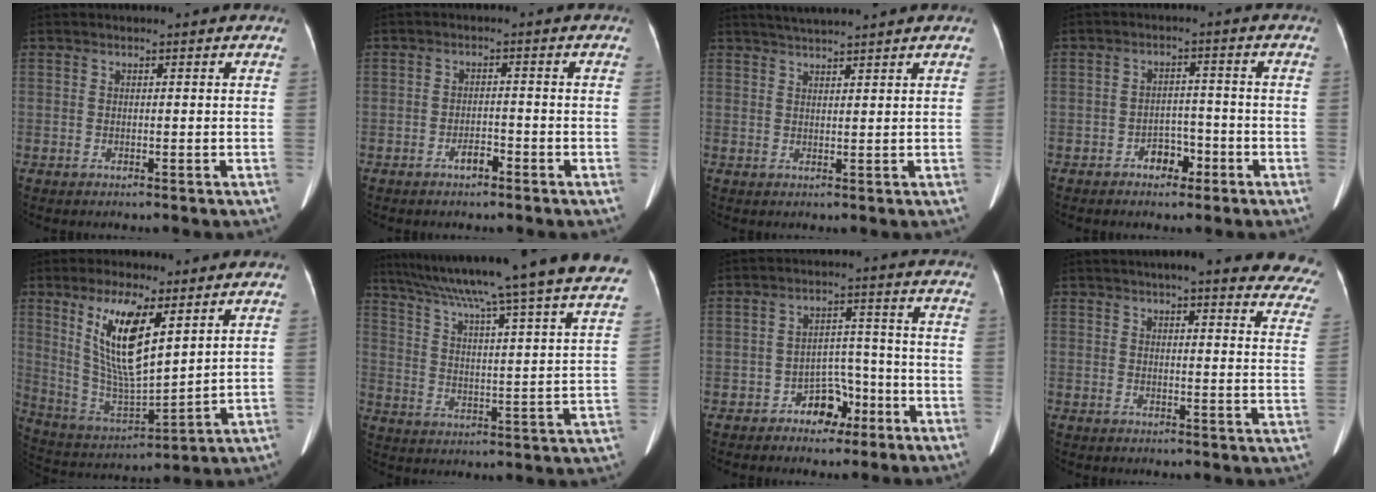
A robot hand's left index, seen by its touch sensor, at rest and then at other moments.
{"total": 2.0, "force": [-1.5, 0.7, 1.1], "torque": [-0.020, 0.003, -0.026]}
{"total": 3.8, "force": [3.5, -0.7, 1.5], "torque": [-0.023, 0.021, 0.062]}
{"total": 3.5, "force": [-2.2, 2.1, 1.6], "torque": [-0.023, 0.012, -0.032]}
{"total": 12.8, "force": [5.7, 3.0, 11.1], "torque": [-0.225, -0.007, 0.117]}
{"total": 32.5, "force": [28.8, -0.6, 15.2], "torque": [-0.245, -0.073, 0.370]}
{"total": 5.4, "force": [-3.4, 3.4, 2.5], "torque": [-0.038, 0.024, -0.054]}
{"total": 22.7, "force": [20.3, 3.6, 9.5], "torque": [-0.102, -0.050, 0.213]}